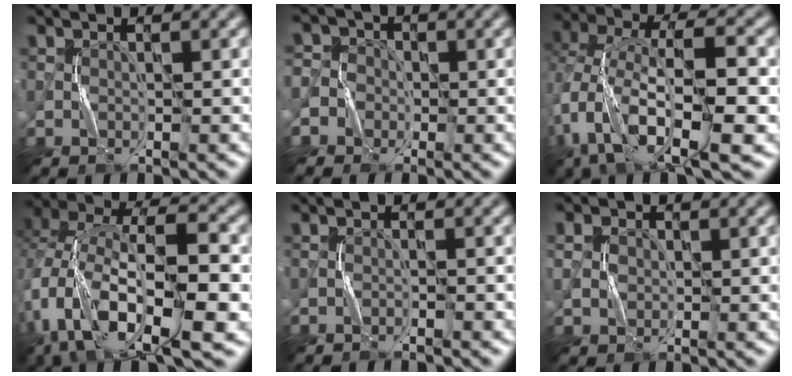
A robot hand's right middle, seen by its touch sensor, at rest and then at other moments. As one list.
[{"total": 3.9, "force": [-1.6, 3.5, 0.4], "torque": [0.011, 0.007, -0.052]}, {"total": 11.5, "force": [-2.4, 5.5, 9.8], "torque": [-0.194, 0.002, -0.038]}, {"total": 13.4, "force": [-4.0, 6.2, 11.1], "torque": [-0.217, 0.000, -0.069]}, {"total": 0.6, "force": [-0.5, -0.2, -0.1], "torque": [0.004, 0.001, -0.012]}, {"total": 2.1, "force": [0.2, 1.8, 1.0], "torque": [-0.022, -0.002, 0.005]}]